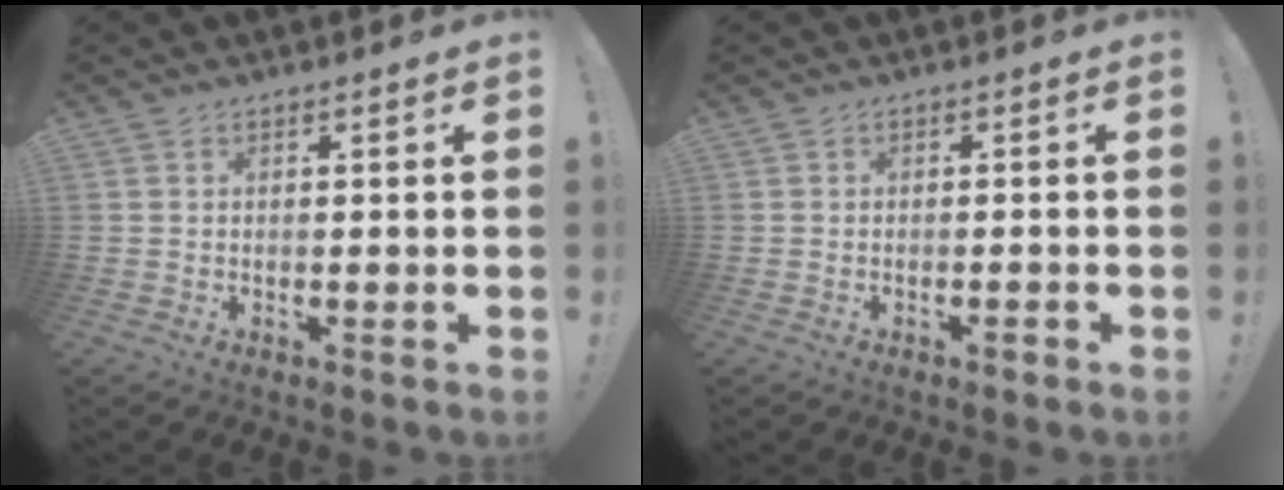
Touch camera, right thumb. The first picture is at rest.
{"total": 1.2, "force": [-0.9, 0.2, 0.8], "torque": [-0.015, 0.004, -0.014]}